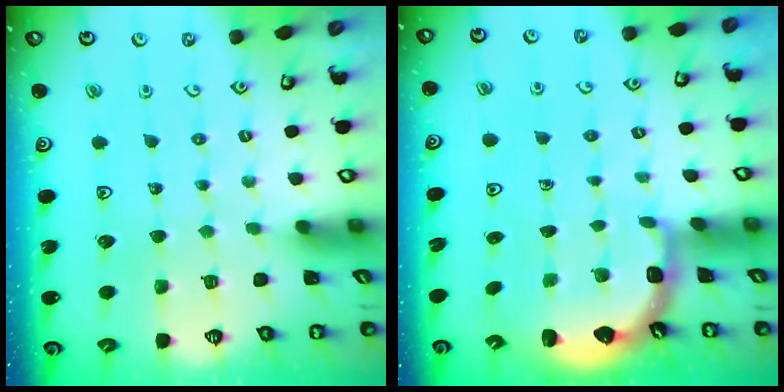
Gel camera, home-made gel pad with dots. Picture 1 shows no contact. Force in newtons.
{"total": 2.3, "press": 1.8, "slide": 1.3}